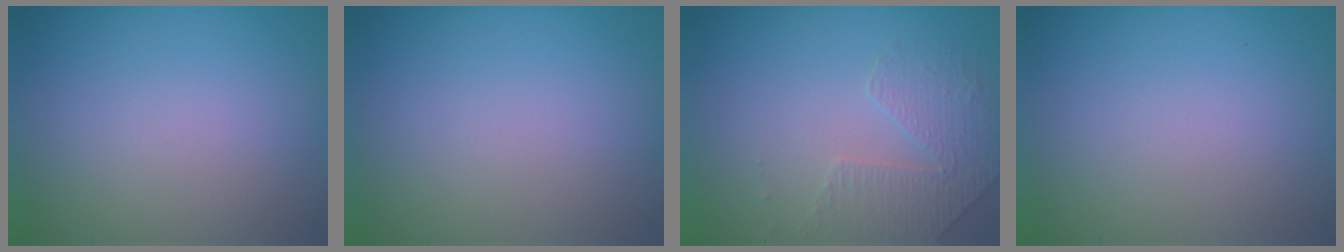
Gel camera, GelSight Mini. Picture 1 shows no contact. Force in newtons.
{"total": 0.0}
{"total": 1.8, "press": 1.4, "slide": 1.0}
{"total": 0.0}